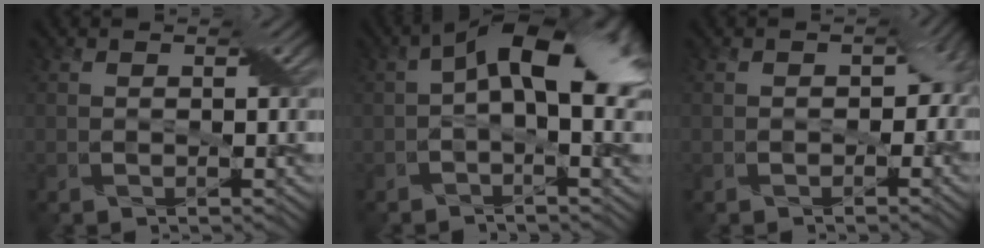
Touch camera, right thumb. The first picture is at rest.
{"total": 10.7, "force": [1.5, 5.0, 9.3], "torque": [-0.152, 0.008, 0.017]}
{"total": 3.6, "force": [-0.6, 2.9, 2.0], "torque": [-0.013, -0.012, -0.009]}